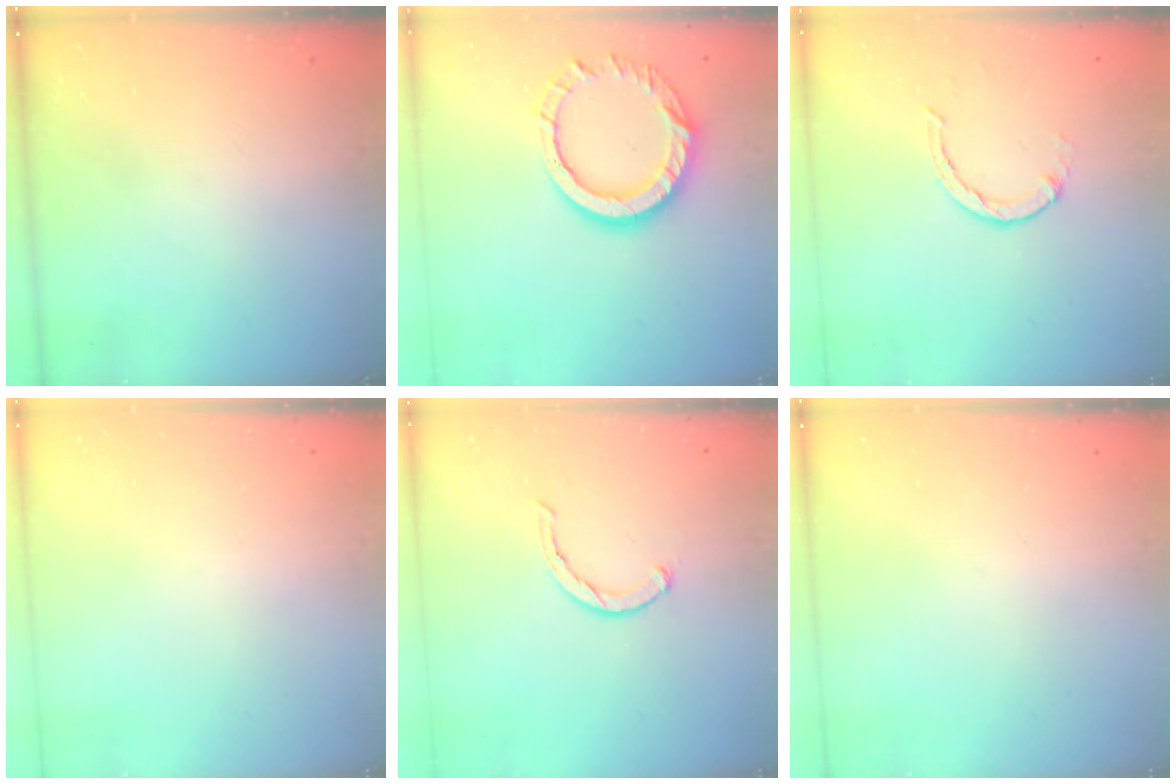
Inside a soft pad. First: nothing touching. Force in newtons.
{"total": 13.3, "press": 13.3, "slide": 1.3}
{"total": 1.8, "press": 1.8, "slide": 0.2}
{"total": 2.5, "press": 2.5, "slide": 0.2}
{"total": 2.3, "press": 2.2, "slide": 0.5}
{"total": 0.0}